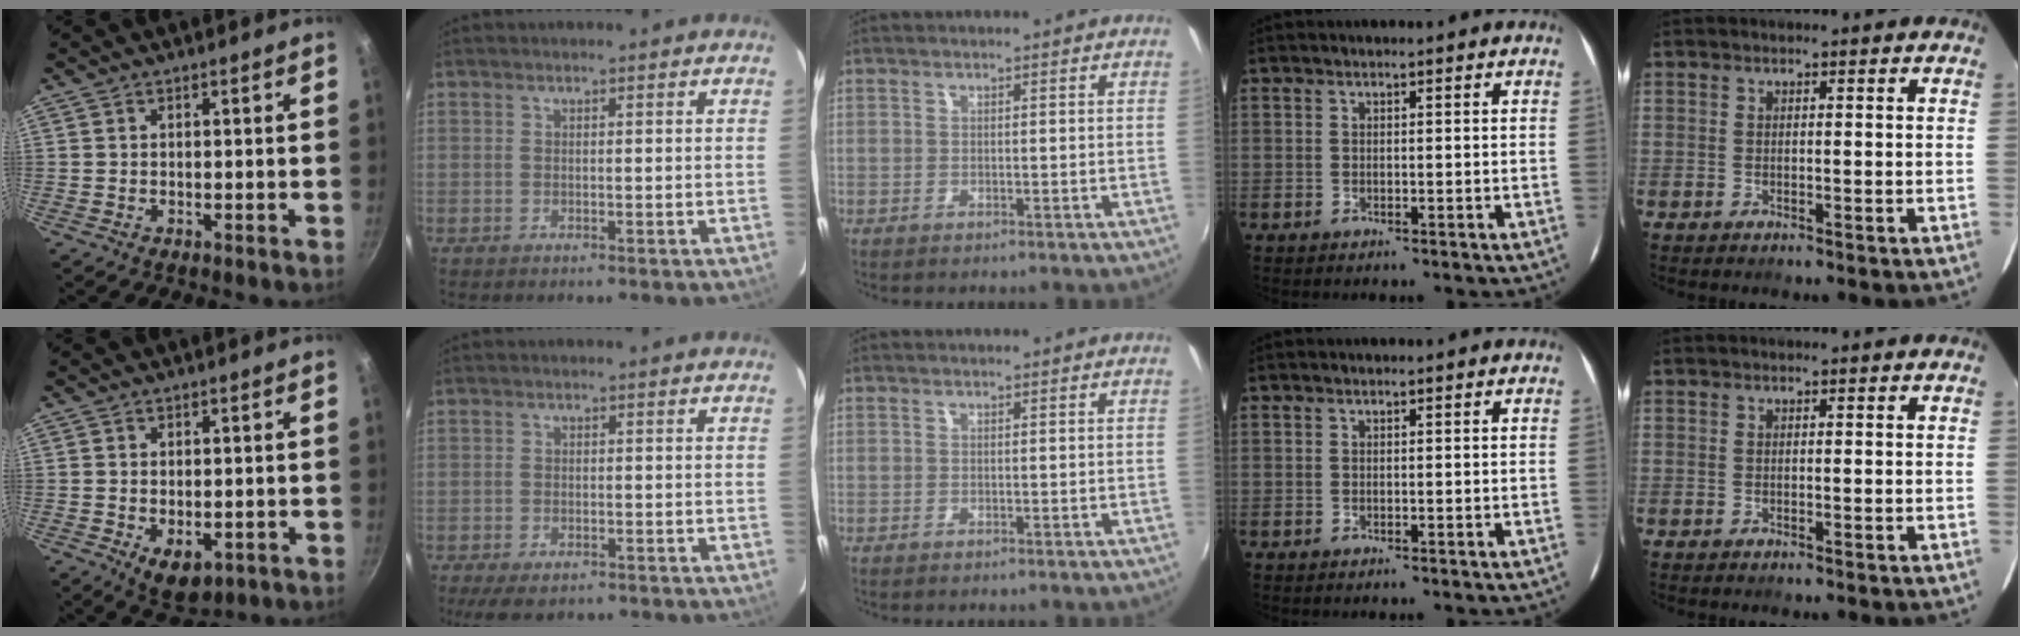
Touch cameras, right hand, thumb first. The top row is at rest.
{"thumb": {"total": 6.2, "force": [-1.5, 3.8, 4.7], "torque": [-0.061, -0.010, -0.011]}, "index": {"total": 6.3, "force": [-4.8, 2.6, 3.2], "torque": [-0.079, -0.017, -0.077]}}